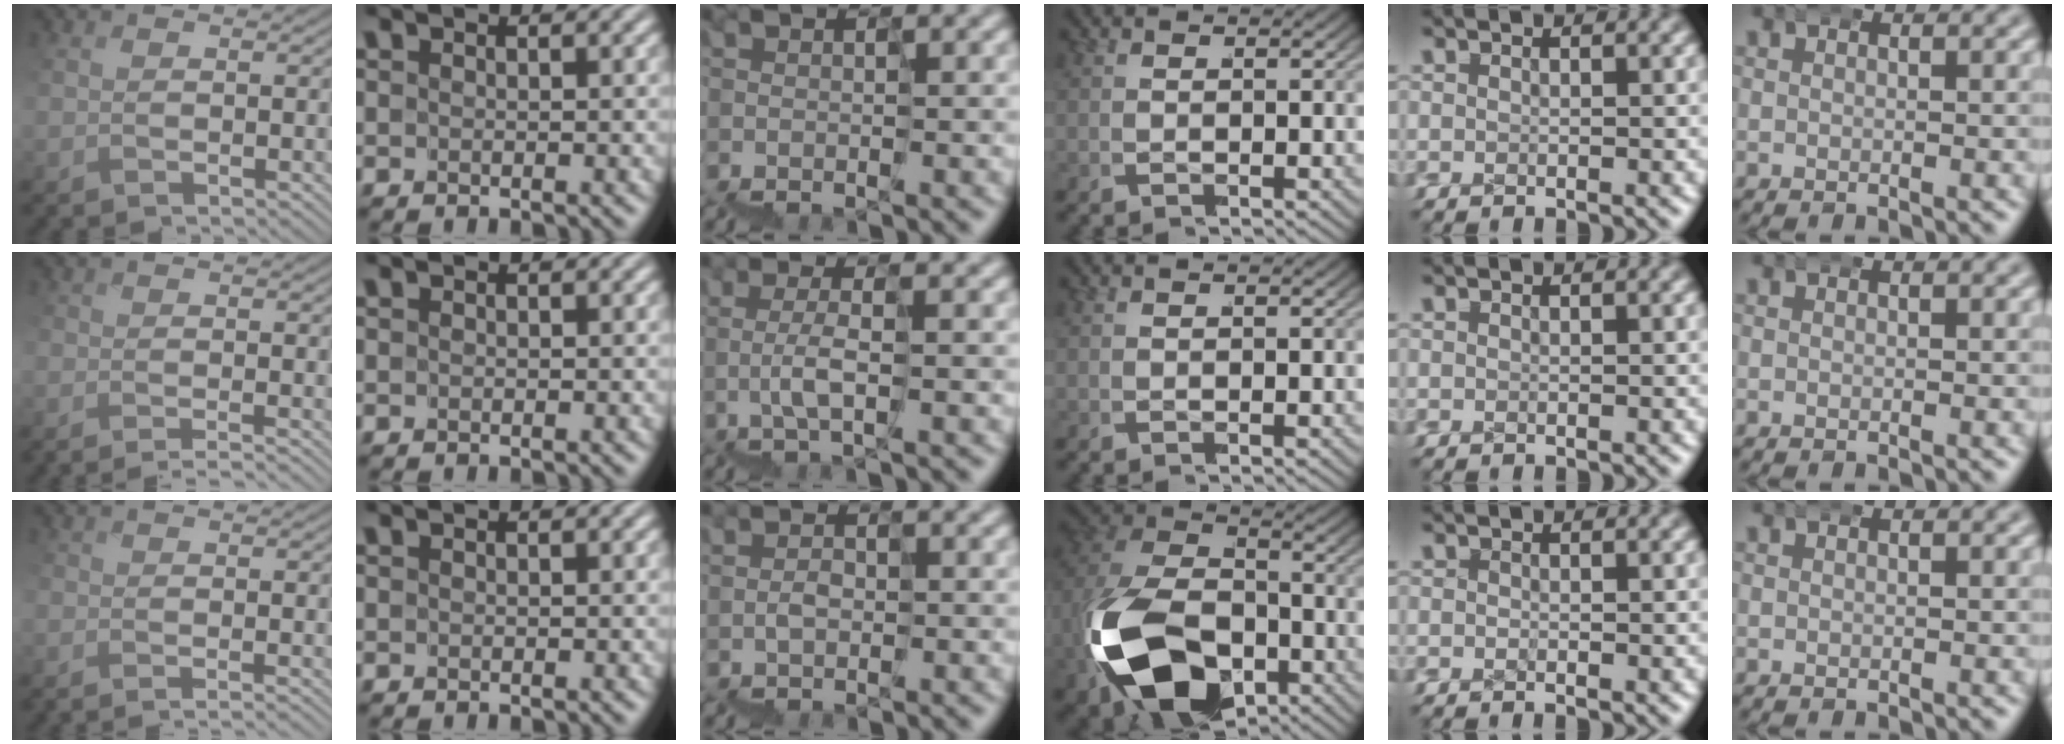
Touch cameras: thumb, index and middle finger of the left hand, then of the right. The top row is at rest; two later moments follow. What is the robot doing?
{"motion": "wrap", "object": "ethernet cable"}